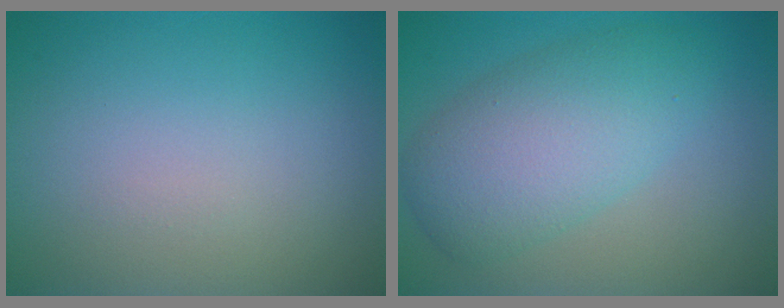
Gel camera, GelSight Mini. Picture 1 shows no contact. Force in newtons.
{"total": 6.4, "press": 6.4, "slide": 0.1}